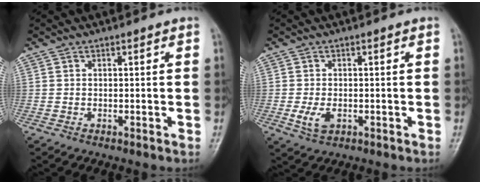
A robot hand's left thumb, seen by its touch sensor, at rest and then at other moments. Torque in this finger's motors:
{"motor_torque": [0.08, 0.16, 0.57, 0.12, 0.06]}